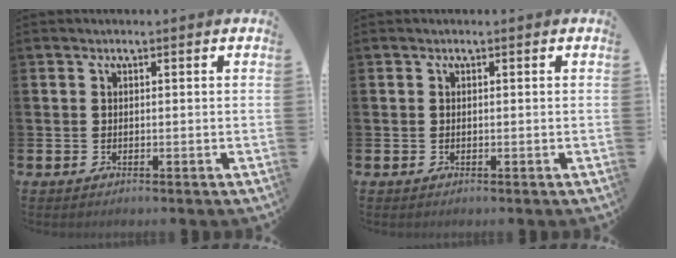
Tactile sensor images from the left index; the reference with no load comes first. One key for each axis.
{"total": 0.0}